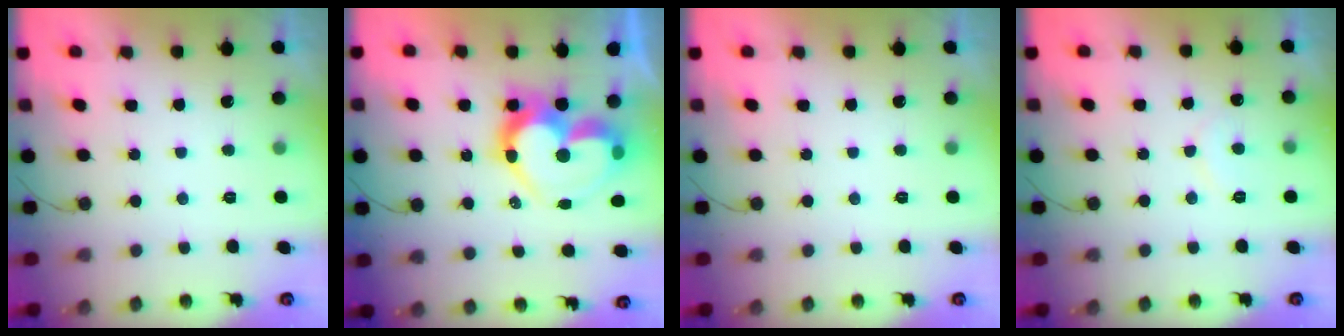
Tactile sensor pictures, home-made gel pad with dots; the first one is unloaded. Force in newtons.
{"total": 18.8, "press": 18.7, "slide": 1.8}
{"total": 0.0}
{"total": 6.7, "press": 6.7, "slide": 0.5}